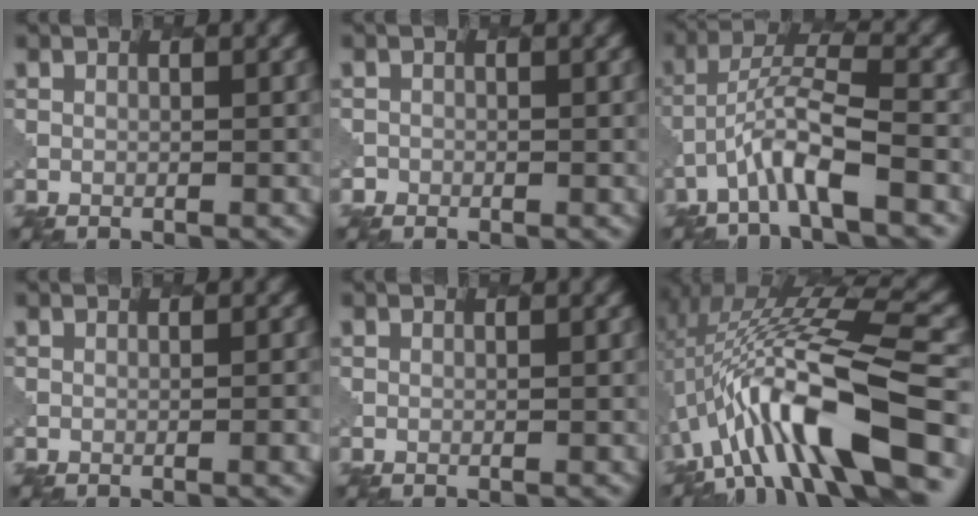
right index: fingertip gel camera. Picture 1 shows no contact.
{"total": 0.9, "force": [-0.5, 0.7, -0.3], "torque": [0.009, -0.001, -0.006]}
{"total": 4.8, "force": [-2.6, 0.8, 4.0], "torque": [-0.077, 0.011, -0.051]}
{"total": 1.9, "force": [-0.4, 0.6, 1.7], "torque": [-0.010, 0.005, -0.005]}
{"total": 0.0}
{"total": 13.8, "force": [-2.4, 4.0, 13.0], "torque": [-0.216, 0.023, -0.031]}